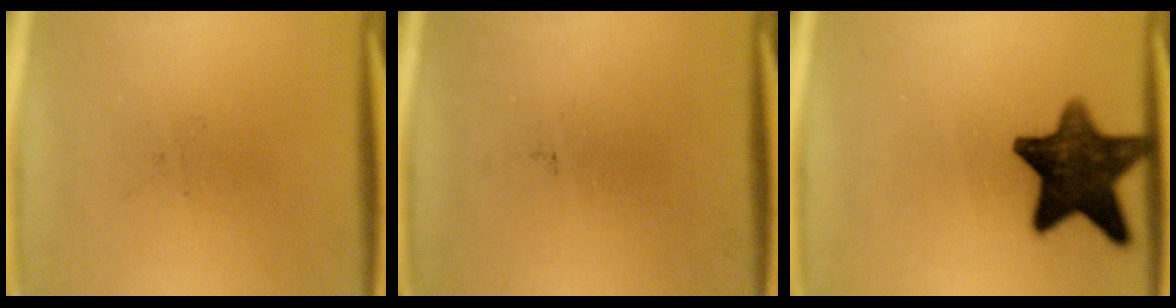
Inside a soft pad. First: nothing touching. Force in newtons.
{"total": 0.0}
{"total": 13.0}